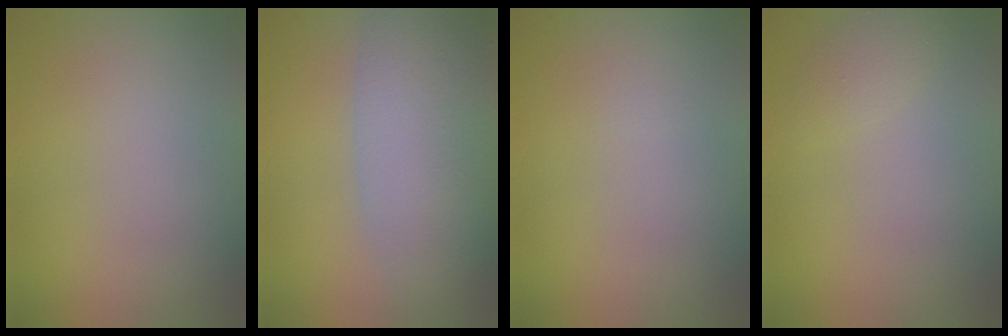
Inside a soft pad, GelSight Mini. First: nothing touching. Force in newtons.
{"total": 7.2, "press": 7.2, "slide": 0.7}
{"total": 0.0}
{"total": 1.2, "press": 1.2, "slide": 0.1}